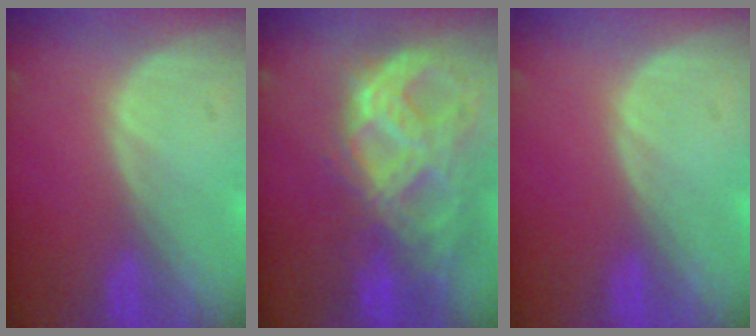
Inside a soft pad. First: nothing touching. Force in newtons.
{"total": 11.4, "press": 9.7, "slide": 6.1}
{"total": 0.0}